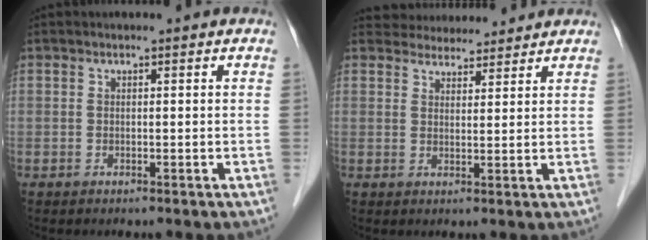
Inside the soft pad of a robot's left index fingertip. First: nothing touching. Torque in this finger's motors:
{"motor_torque": [0.34, -0.53, -0.04, -0.04]}